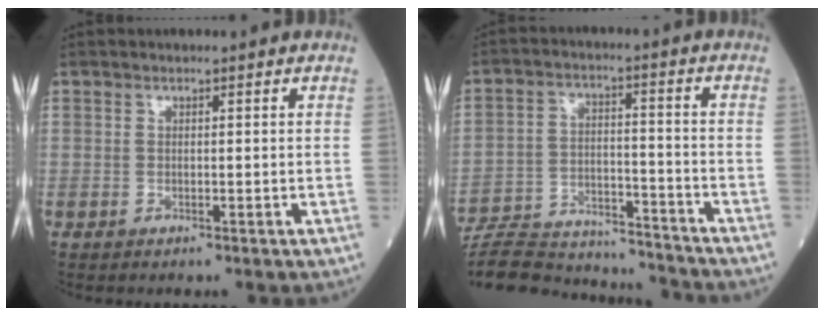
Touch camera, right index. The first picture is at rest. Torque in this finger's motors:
{"motor_torque": [-0.93, -0.97, -0.79, -0.21]}